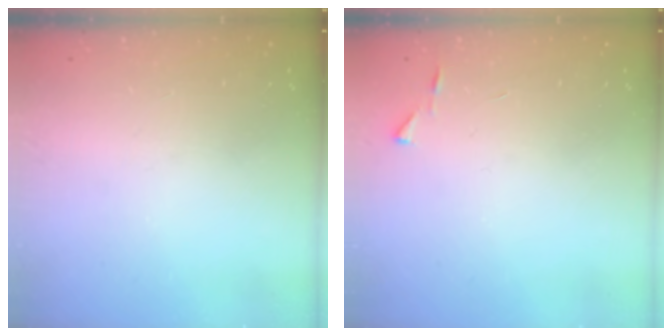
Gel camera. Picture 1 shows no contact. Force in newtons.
{"total": 3.1, "press": 3.1, "slide": 0.3}